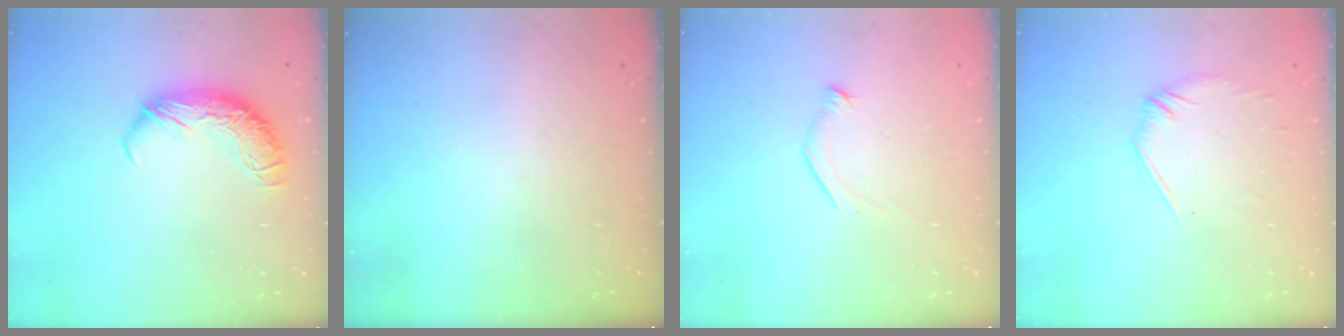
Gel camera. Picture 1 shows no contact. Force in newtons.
{"total": 11.2, "press": 11.2, "slide": 0.4}
{"total": 7.3, "press": 7.3, "slide": 0.8}
{"total": 3.8, "press": 3.5, "slide": 1.4}